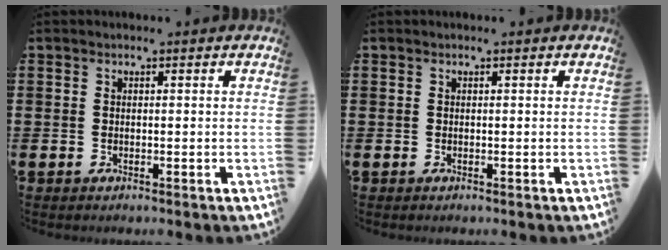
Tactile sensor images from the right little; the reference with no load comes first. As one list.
[{"total": 0.0}]